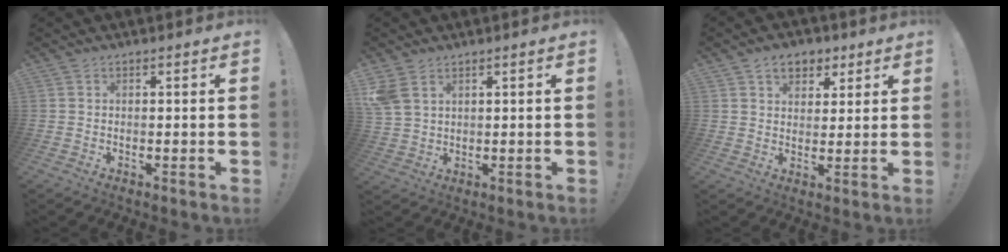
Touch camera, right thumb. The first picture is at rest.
{"total": 6.2, "force": [3.3, 3.8, 3.5], "torque": [-0.062, -0.006, 0.069]}
{"total": 7.4, "force": [4.0, 5.5, 3.1], "torque": [-0.033, -0.015, 0.073]}